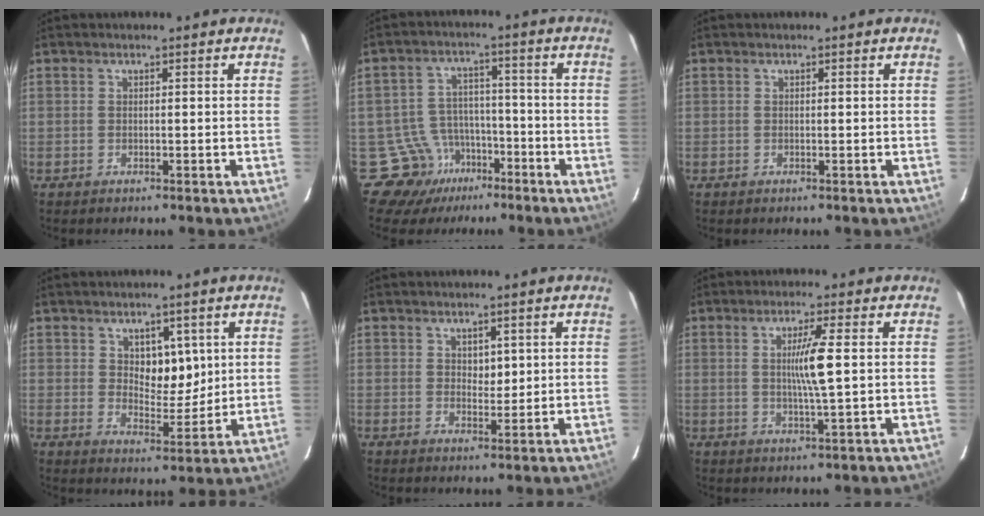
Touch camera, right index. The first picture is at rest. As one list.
[{"total": 11.2, "force": [-6.0, 9.4, 0.5], "torque": [-0.018, 0.057, -0.080]}, {"total": 0.0}, {"total": 6.2, "force": [2.2, 3.4, 4.7], "torque": [-0.066, 0.000, 0.042]}, {"total": 2.3, "force": [0.9, 1.4, 1.6], "torque": [-0.020, -0.001, 0.016]}, {"total": 5.5, "force": [0.6, -0.7, 5.5], "torque": [-0.099, -0.006, 0.014]}]